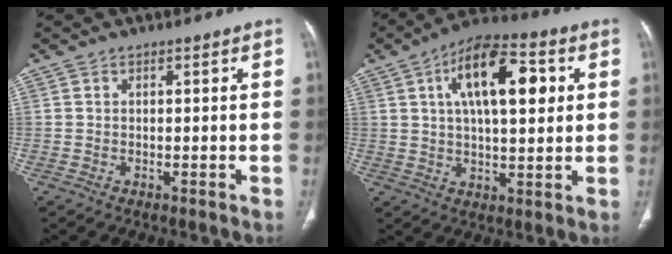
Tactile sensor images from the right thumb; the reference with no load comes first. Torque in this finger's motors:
{"motor_torque": [1.00, 3.57, 1.69, -0.25, 0.14]}